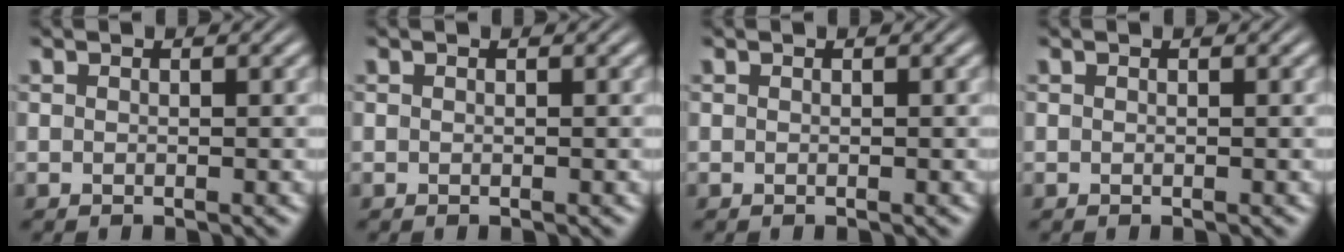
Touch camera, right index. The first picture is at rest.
{"total": 0.0}
{"total": 0.0}
{"total": 0.0}